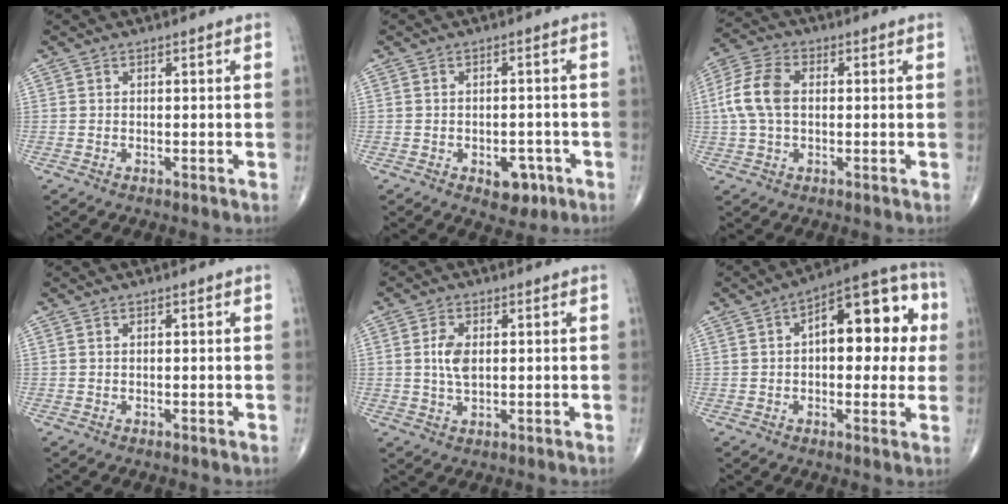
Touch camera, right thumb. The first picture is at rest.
{"total": 5.5, "force": [-2.4, 3.2, 3.7], "torque": [-0.026, 0.012, -0.025]}
{"total": 8.7, "force": [0.5, 5.4, 6.8], "torque": [-0.152, 0.021, 0.006]}
{"total": 0.0}
{"total": 4.8, "force": [0.6, 2.7, 4.0], "torque": [-0.081, -0.002, 0.011]}
{"total": 16.9, "force": [2.8, 8.3, 14.4], "torque": [-0.155, 0.031, 0.031]}